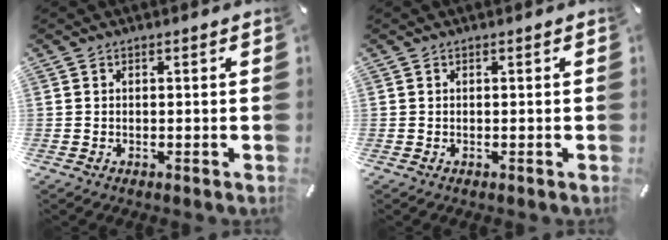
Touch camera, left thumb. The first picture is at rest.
{"total": 0.0}